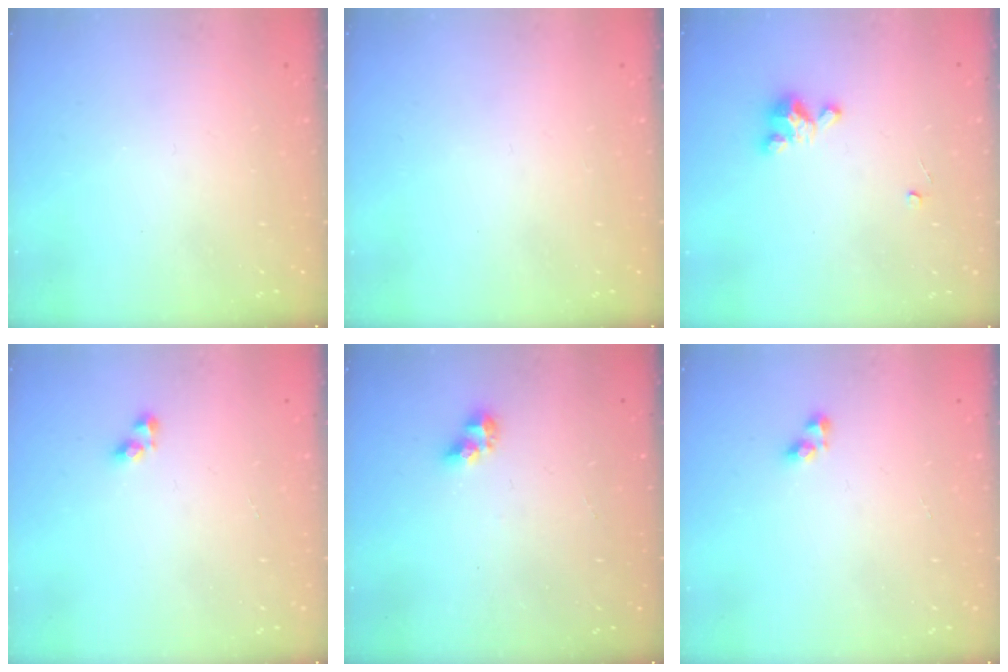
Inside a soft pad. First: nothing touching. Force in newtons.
{"total": 0.0}
{"total": 3.5, "press": 3.5, "slide": 0.2}
{"total": 3.6, "press": 3.6, "slide": 0.1}
{"total": 5.3, "press": 5.3, "slide": 0.3}
{"total": 3.6, "press": 3.6, "slide": 0.1}